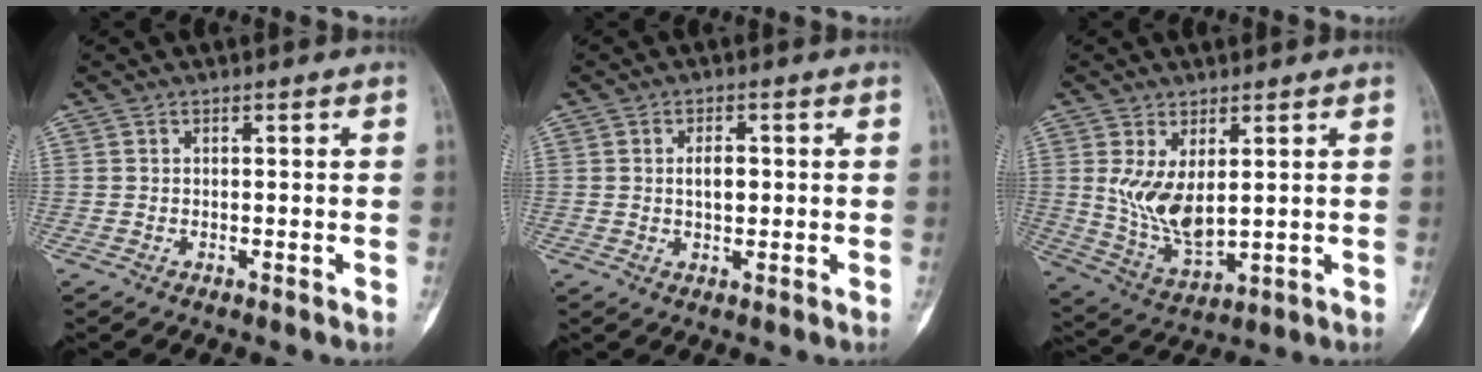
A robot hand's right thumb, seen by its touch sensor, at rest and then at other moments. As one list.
[{"total": 3.3, "force": [0.3, 1.8, 2.7], "torque": [-0.034, 0.000, 0.005]}, {"total": 9.5, "force": [1.8, 4.7, 8.1], "torque": [-0.148, -0.021, 0.054]}]